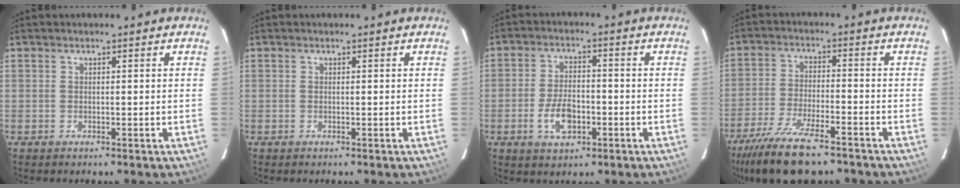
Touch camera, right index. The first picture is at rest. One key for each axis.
{"total": 0.0}
{"total": 8.7, "fx": -3.4, "fy": 4.4, "fz": 6.7, "tx": -0.138, "ty": 0.003, "tz": -0.057}
{"total": 15.2, "fx": -11.7, "fy": 4.1, "fz": 8.9, "tx": -0.194, "ty": -0.036, "tz": -0.204}